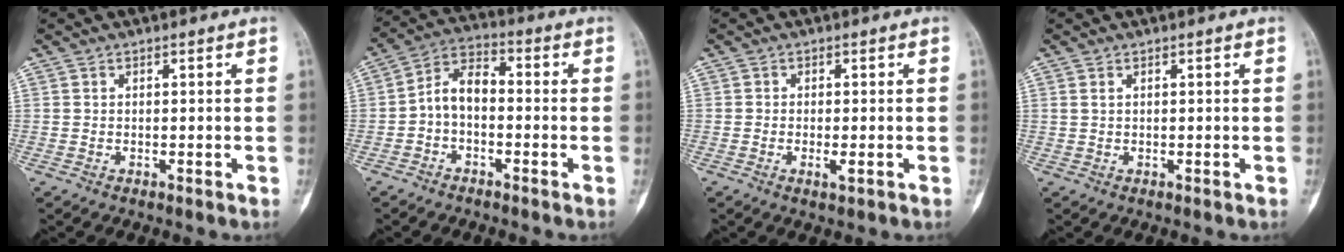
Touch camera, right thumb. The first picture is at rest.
{"total": 6.8, "force": [-1.4, 4.3, 5.1], "torque": [-0.081, 0.030, -0.042]}
{"total": 1.6, "force": [-0.6, 0.4, 1.5], "torque": [-0.024, -0.007, -0.012]}
{"total": 0.8, "force": [0.5, 0.2, 0.6], "torque": [-0.012, 0.006, 0.011]}